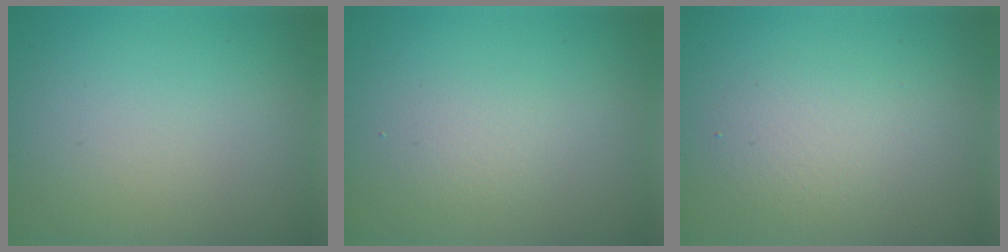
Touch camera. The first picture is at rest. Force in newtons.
{"total": 1.3, "press": 1.3, "slide": 0.1}
{"total": 2.6, "press": 2.6, "slide": 0.2}